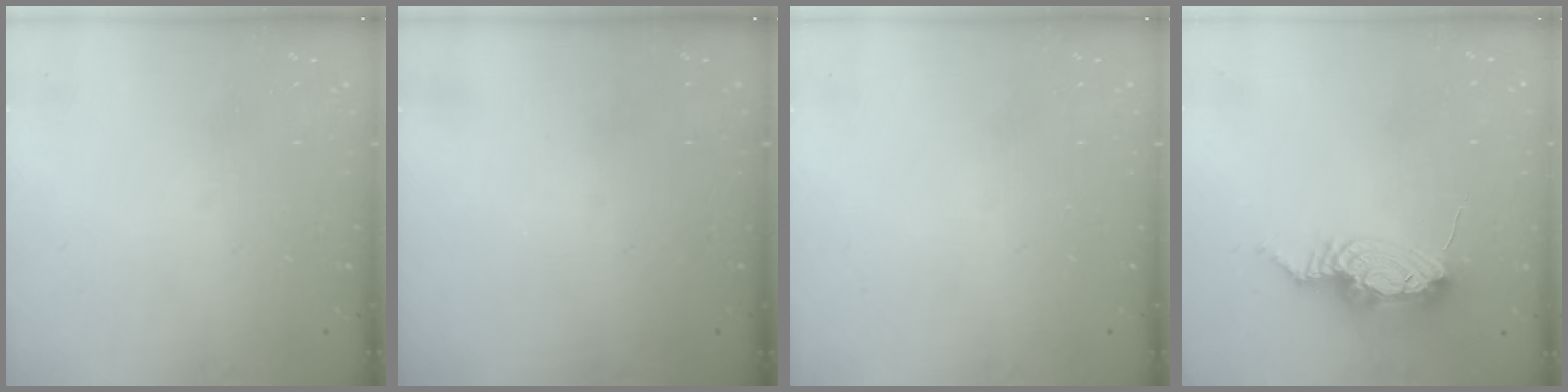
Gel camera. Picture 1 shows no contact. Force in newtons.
{"total": 0.0}
{"total": 0.0}
{"total": 10.8, "press": 10.4, "slide": 2.8}